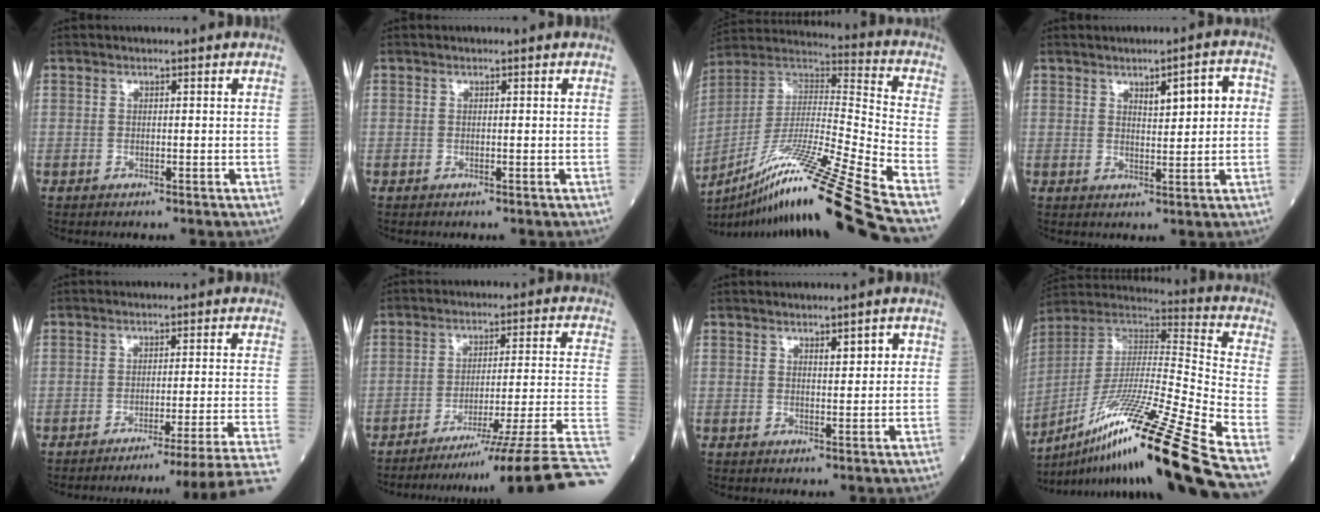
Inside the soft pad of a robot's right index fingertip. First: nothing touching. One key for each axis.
{"total": 0.0}
{"total": 26.1, "fx": -19.1, "fy": -2.7, "fz": 17.6, "tx": -0.291, "ty": -0.022, "tz": -0.343}
{"total": 5.3, "fx": 1.4, "fy": 1.4, "fz": 5.0, "tx": -0.075, "ty": 0.014, "tz": 0.023}
{"total": 17.0, "fx": -15.3, "fy": -4.5, "fz": 5.9, "tx": -0.012, "ty": -0.029, "tz": -0.193}
{"total": 21.0, "fx": -17.8, "fy": -4.5, "fz": 10.2, "tx": -0.066, "ty": -0.019, "tz": -0.249}
{"total": 2.6, "fx": 1.0, "fy": 0.8, "fz": 2.3, "tx": -0.033, "ty": 0.002, "tz": 0.016}
{"total": 28.1, "fx": -18.8, "fy": -2.1, "fz": 20.8, "tx": -0.332, "ty": -0.024, "tz": -0.337}